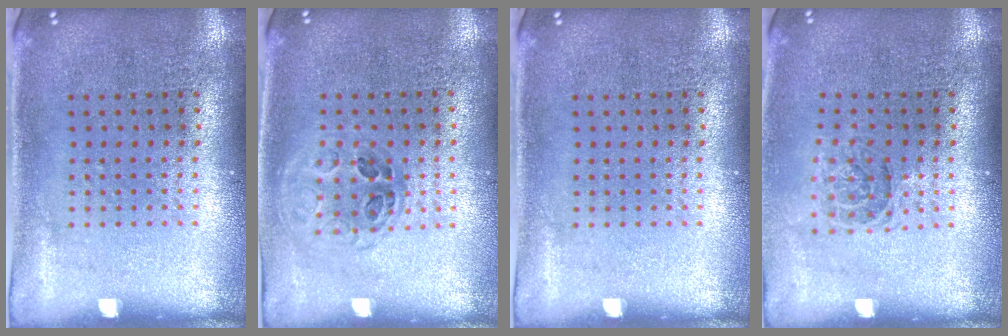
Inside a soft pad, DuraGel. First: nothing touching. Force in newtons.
{"total": 1.1, "press": 1.0, "slide": 0.6}
{"total": 0.0}
{"total": 1.2, "press": 1.1, "slide": 0.5}